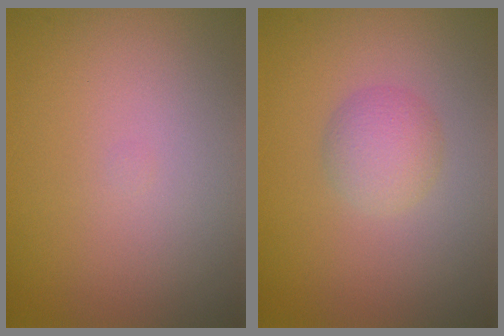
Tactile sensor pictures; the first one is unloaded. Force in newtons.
{"total": 2.4, "press": 2.4, "slide": 0.1}